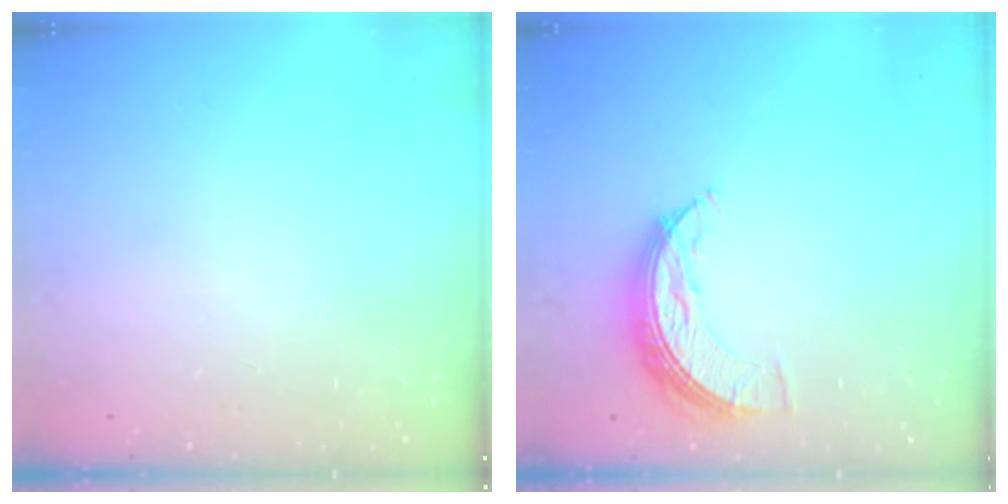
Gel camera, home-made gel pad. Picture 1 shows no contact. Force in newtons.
{"total": 7.8, "press": 7.8, "slide": 0.3}